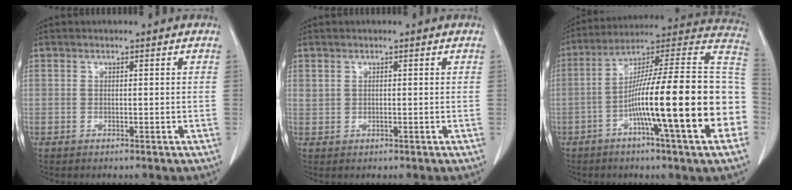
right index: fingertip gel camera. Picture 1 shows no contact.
{"total": 0.7, "force": [0.5, 0.5, 0.2], "torque": [0.002, 0.005, 0.008]}
{"total": 25.1, "force": [-5.9, 1.1, 24.4], "torque": [-0.288, 0.013, -0.101]}